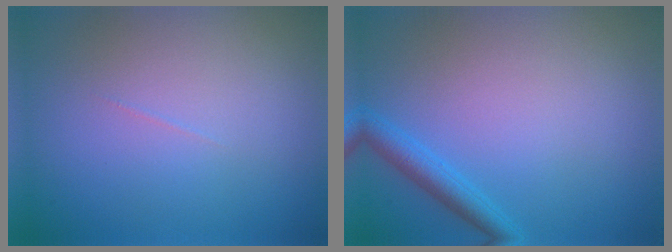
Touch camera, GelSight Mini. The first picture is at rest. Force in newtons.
{"total": 2.2, "press": 2.2, "slide": 0.1}